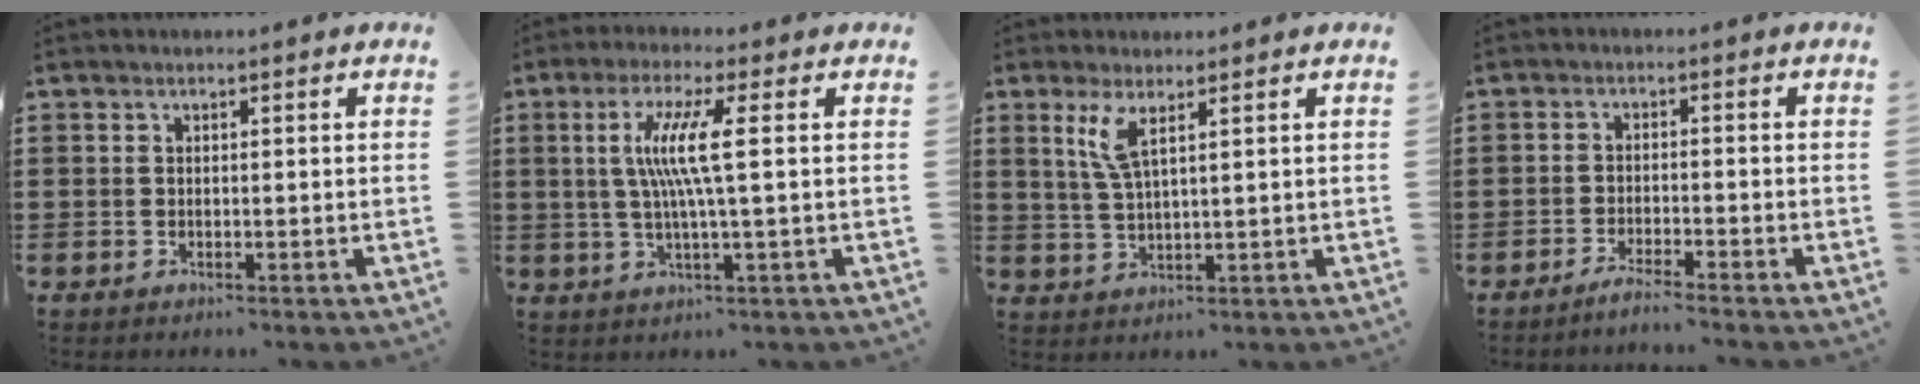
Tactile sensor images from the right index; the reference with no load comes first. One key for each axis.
{"total": 7.4, "fx": 1.0, "fy": -0.1, "fz": 7.3, "tx": -0.147, "ty": -0.006, "tz": 0.008}
{"total": 4.1, "fx": 2.1, "fy": 0.8, "fz": 3.4, "tx": -0.081, "ty": -0.001, "tz": 0.034}
{"total": 2.3, "fx": -2.1, "fy": -0.4, "fz": 0.8, "tx": -0.013, "ty": 0.001, "tz": -0.039}